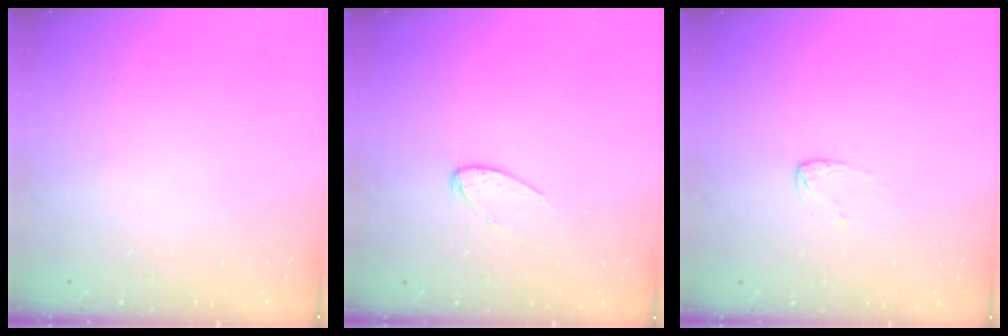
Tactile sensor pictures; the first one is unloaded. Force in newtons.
{"total": 5.4, "press": 5.3, "slide": 0.6}
{"total": 3.8, "press": 3.7, "slide": 0.4}